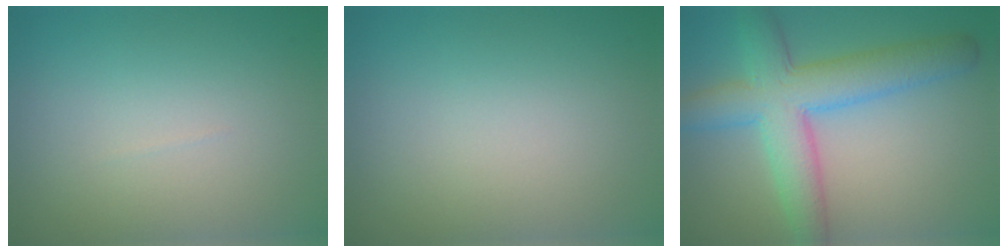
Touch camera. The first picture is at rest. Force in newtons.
{"total": 0.0}
{"total": 7.4, "press": 7.4, "slide": 0.3}